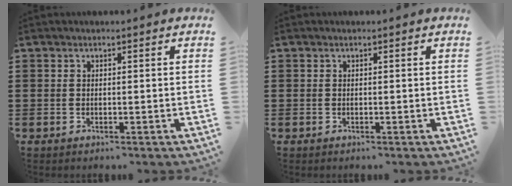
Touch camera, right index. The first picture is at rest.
{"total": 0.0}